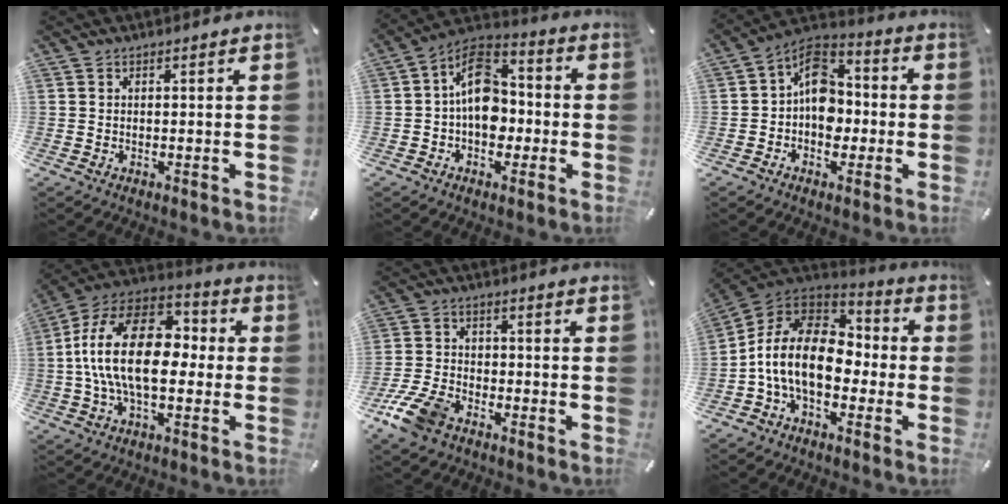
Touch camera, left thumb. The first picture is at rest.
{"total": 12.7, "force": [-0.8, 9.3, 8.7], "torque": [-0.150, 0.014, -0.012]}
{"total": 10.6, "force": [-1.2, 8.4, 6.3], "torque": [-0.104, 0.012, -0.022]}
{"total": 20.8, "force": [-1.3, 12.4, 16.7], "torque": [-0.328, 0.018, -0.017]}
{"total": 10.2, "force": [-6.3, 6.0, 5.3], "torque": [-0.121, 0.027, -0.120]}
{"total": 15.8, "force": [-3.1, 10.6, 11.3], "torque": [-0.227, 0.025, -0.058]}